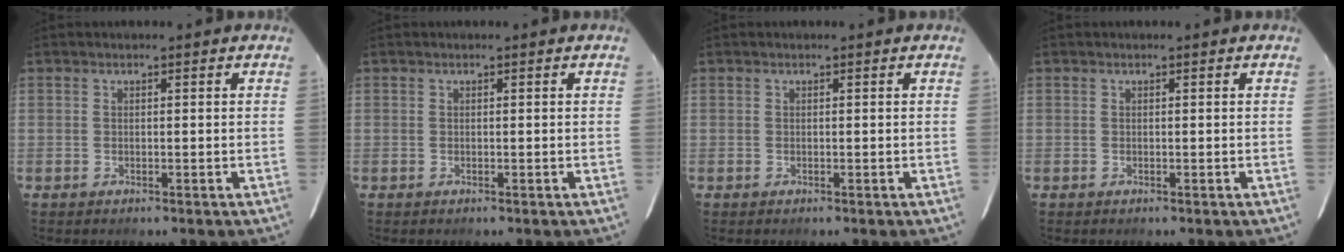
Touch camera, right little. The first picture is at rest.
{"total": 0.0}
{"total": 0.0}
{"total": 0.0}